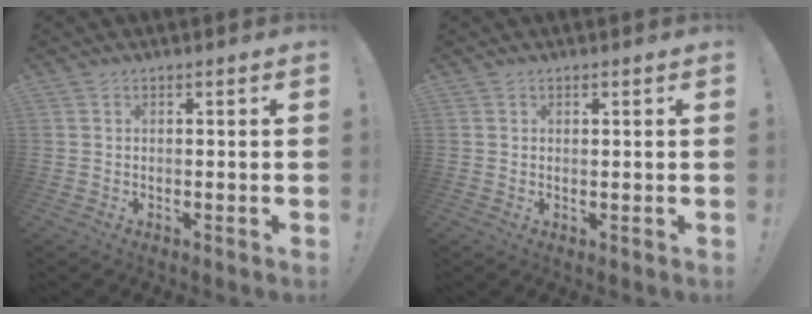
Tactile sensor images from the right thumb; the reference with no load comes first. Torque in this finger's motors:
{"motor_torque": [-0.24, -0.14, -0.02, 0.24, 0.02]}